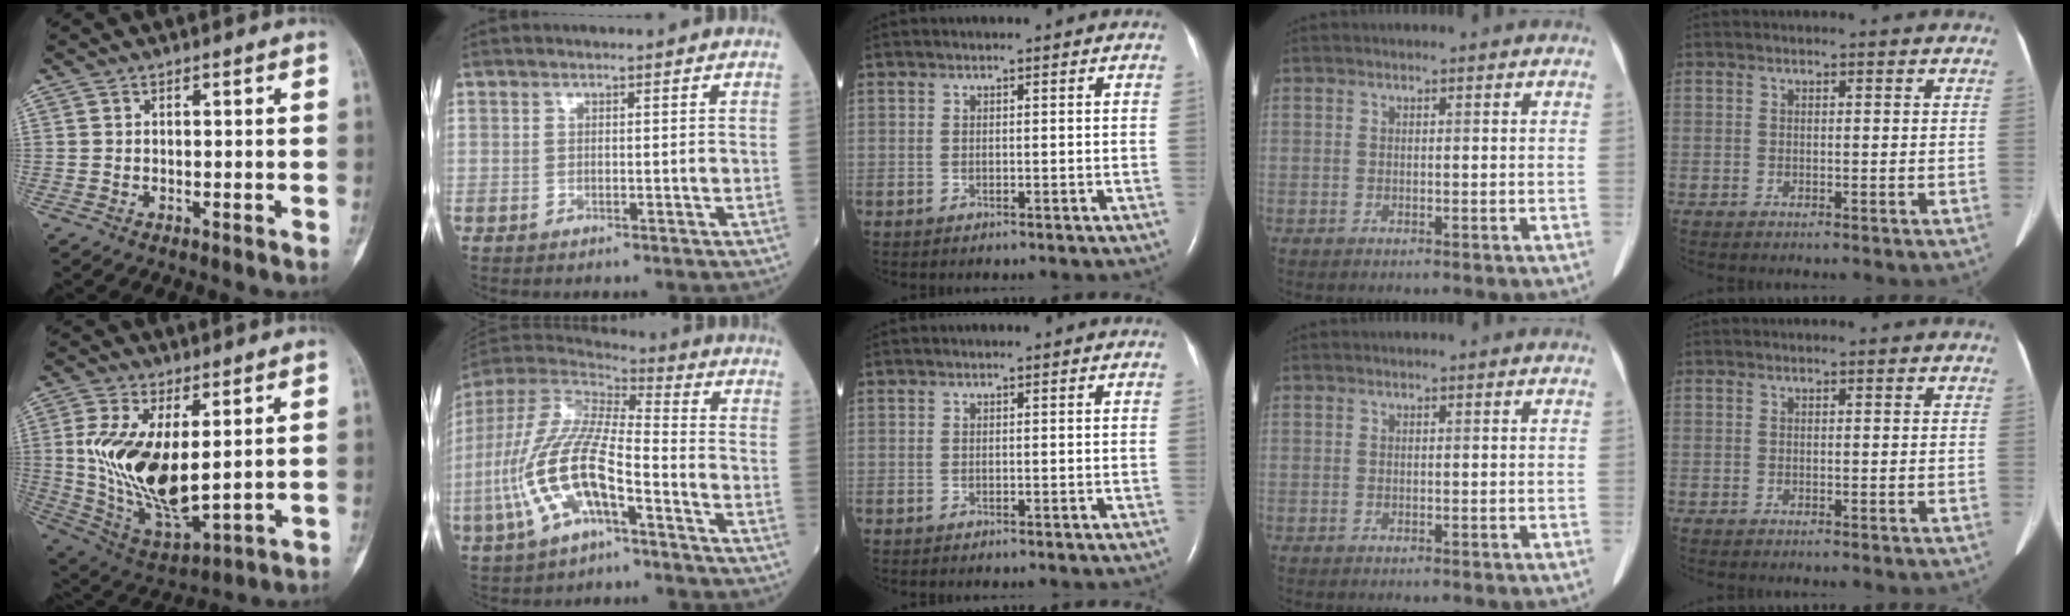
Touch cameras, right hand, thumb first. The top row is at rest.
{"thumb": {"total": 18.0, "force": [2.4, 8.5, 15.7], "torque": [-0.294, -0.022, 0.065]}, "index": {"total": 16.0, "force": [-6.1, 4.9, 14.0], "torque": [-0.311, -0.002, -0.113]}}